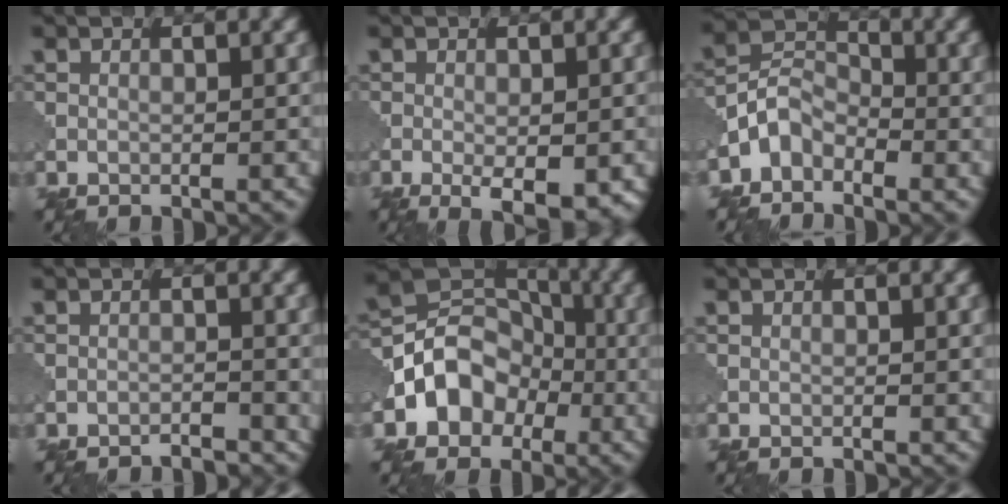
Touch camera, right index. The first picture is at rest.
{"total": 4.0, "force": [-1.4, 1.3, 3.6], "torque": [-0.053, -0.008, -0.016]}
{"total": 3.2, "force": [-2.2, 2.0, 1.2], "torque": [-0.024, 0.013, -0.056]}
{"total": 1.1, "force": [-1.0, 0.1, 0.3], "torque": [-0.002, 0.001, -0.020]}
{"total": 5.9, "force": [-2.0, 4.8, 2.8], "torque": [-0.022, 0.014, -0.046]}
{"total": 0.0}